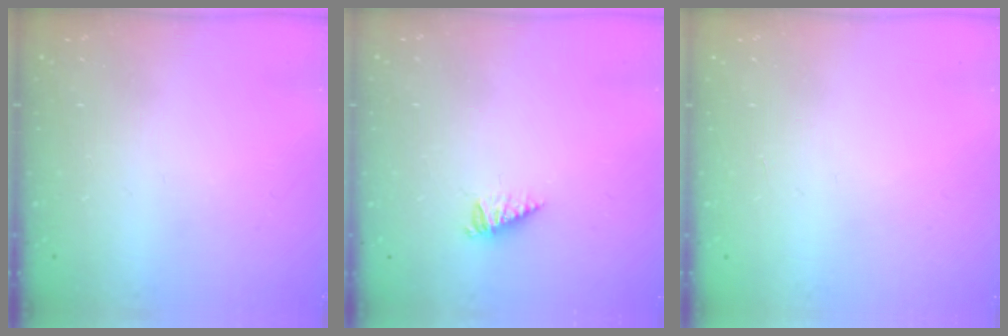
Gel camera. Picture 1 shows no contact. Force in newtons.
{"total": 2.9, "press": 2.8, "slide": 0.2}
{"total": 0.0}